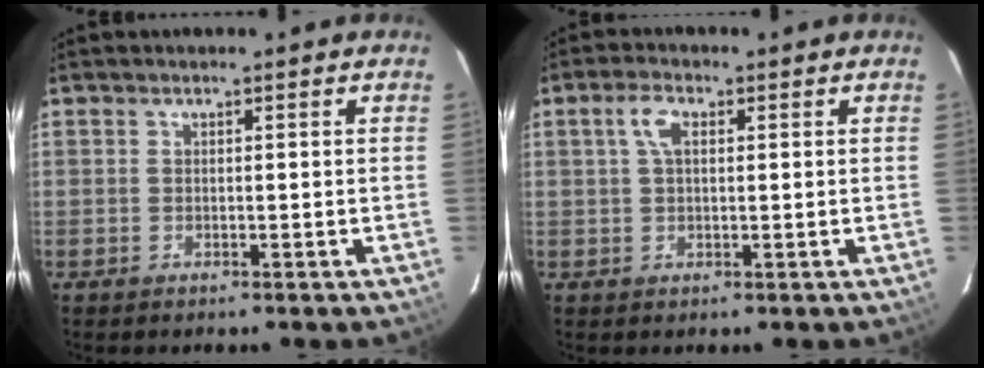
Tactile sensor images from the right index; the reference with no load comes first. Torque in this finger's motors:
{"motor_torque": [0.20, -0.11, 0.28, 0.08]}